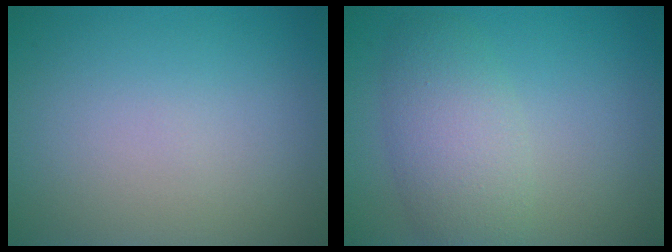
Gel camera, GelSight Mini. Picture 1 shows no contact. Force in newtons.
{"total": 4.5, "press": 4.5, "slide": 0.2}